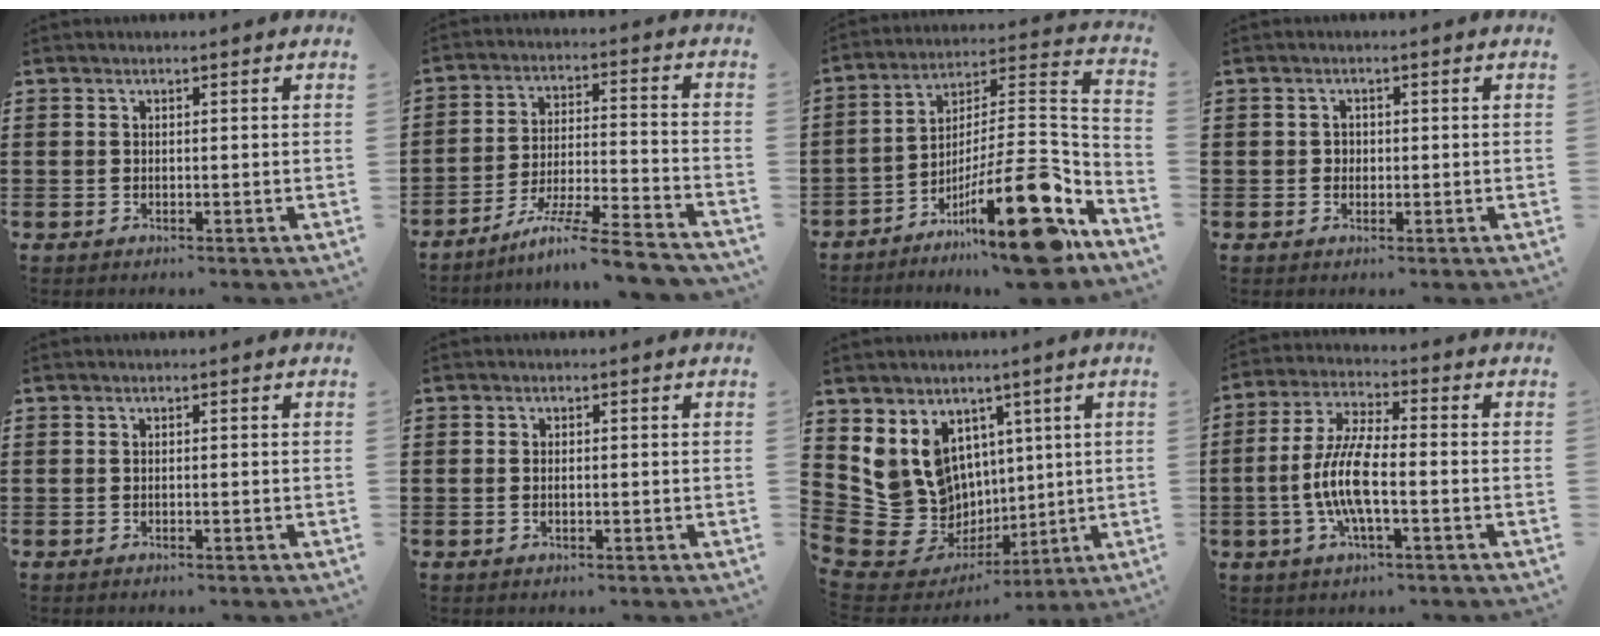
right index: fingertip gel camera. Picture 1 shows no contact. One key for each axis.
{"total": 8.8, "fx": -7.2, "fy": 0.0, "fz": 5.0, "tx": -0.094, "ty": -0.002, "tz": -0.142}
{"total": 17.4, "fx": -10.0, "fy": 2.2, "fz": 14.1, "tx": -0.205, "ty": 0.006, "tz": -0.173}
{"total": 1.0, "fx": -0.2, "fy": 0.9, "fz": 0.4, "tx": -0.010, "ty": 0.002, "tz": -0.004}
{"total": 0.0}
{"total": 1.0, "fx": -0.2, "fy": 0.4, "fz": 0.8, "tx": -0.018, "ty": 0.000, "tz": -0.004}
{"total": 12.5, "fx": 2.1, "fy": 11.4, "fz": 4.7, "tx": -0.155, "ty": -0.032, "tz": 0.052}
{"total": 8.8, "fx": -2.1, "fy": 2.5, "fz": 8.2, "tx": -0.186, "ty": -0.013, "tz": -0.047}